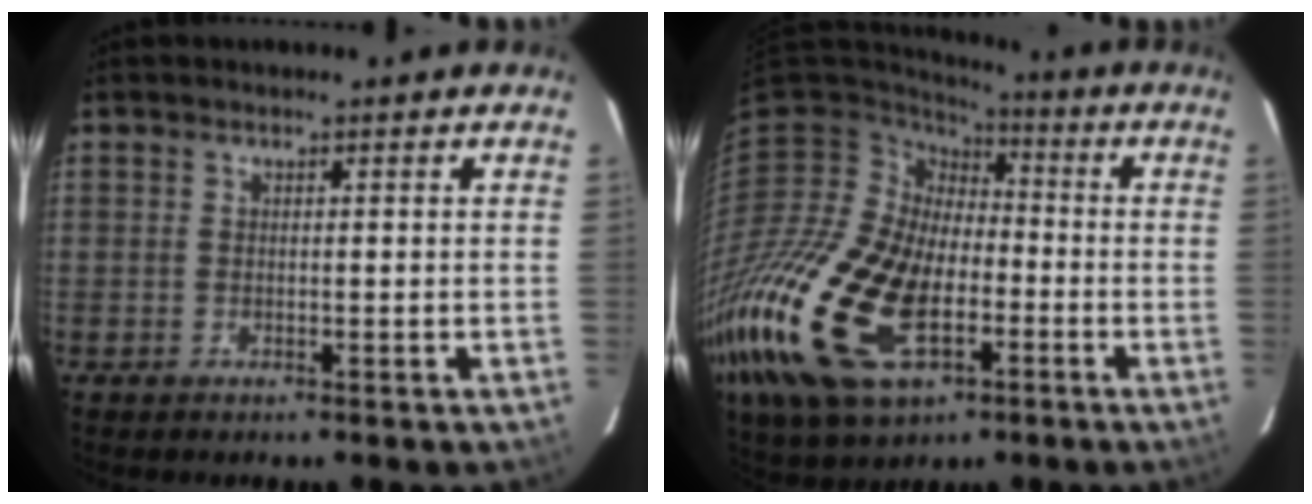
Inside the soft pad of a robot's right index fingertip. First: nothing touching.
{"total": 30.2, "force": [-11.4, 18.0, 21.4], "torque": [-0.500, -0.050, -0.204]}